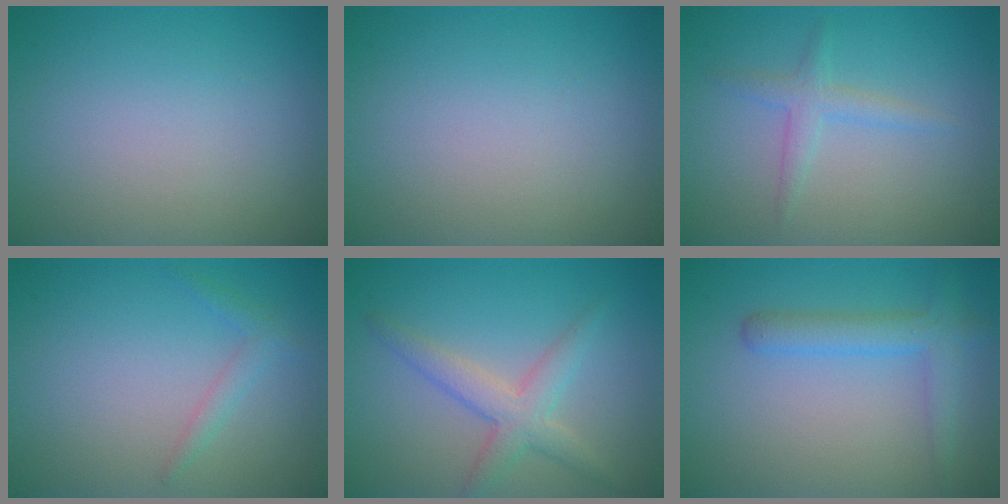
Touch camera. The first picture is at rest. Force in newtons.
{"total": 0.0}
{"total": 1.8, "press": 1.8, "slide": 0.1}
{"total": 0.7, "press": 0.7, "slide": 0.0}
{"total": 3.3, "press": 3.3, "slide": 0.1}
{"total": 3.0, "press": 3.0, "slide": 0.2}